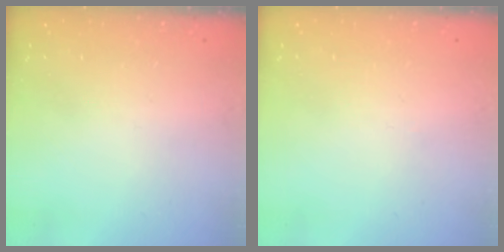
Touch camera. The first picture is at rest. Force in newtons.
{"total": 0.0}